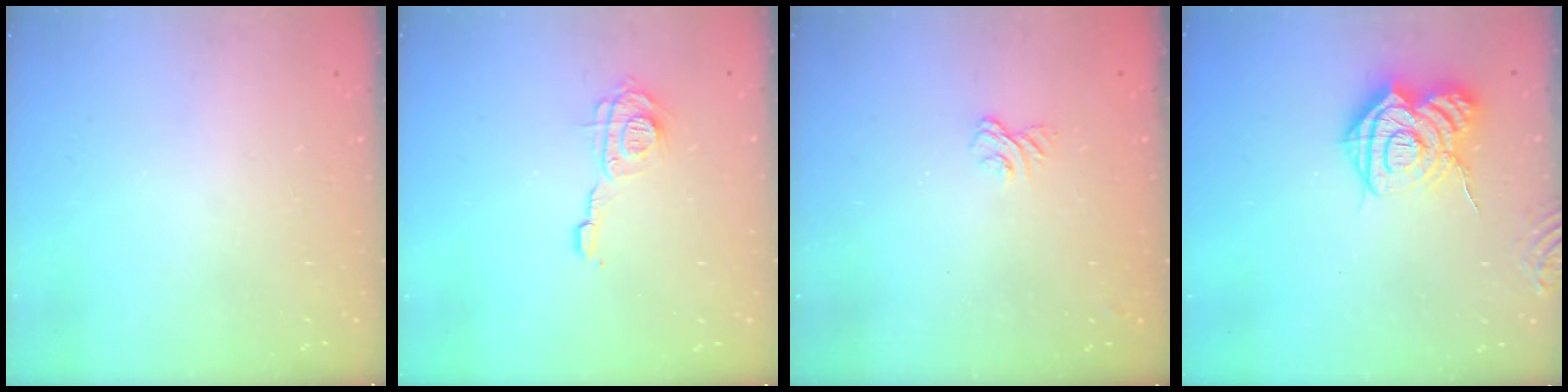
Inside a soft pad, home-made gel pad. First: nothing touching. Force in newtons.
{"total": 9.0, "press": 9.0, "slide": 0.6}
{"total": 2.3, "press": 1.9, "slide": 1.3}
{"total": 16.2, "press": 16.1, "slide": 1.5}